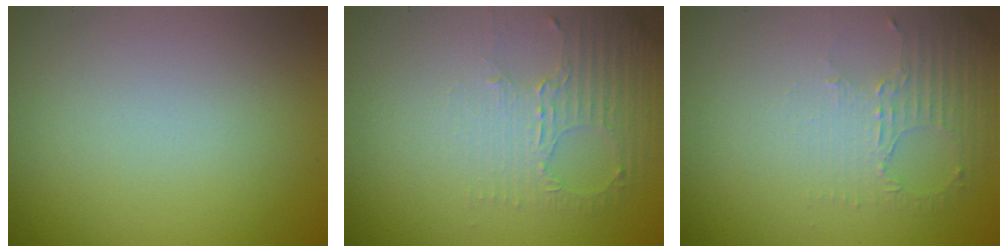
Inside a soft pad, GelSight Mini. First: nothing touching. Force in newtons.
{"total": 2.6, "press": 1.9, "slide": 1.9}
{"total": 2.7, "press": 1.9, "slide": 1.9}